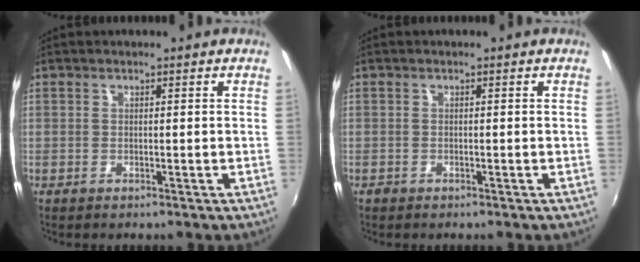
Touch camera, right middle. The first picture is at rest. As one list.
[{"total": 0.7, "force": [-0.5, 0.4, 0.0], "torque": [-0.003, -0.002, -0.011]}]